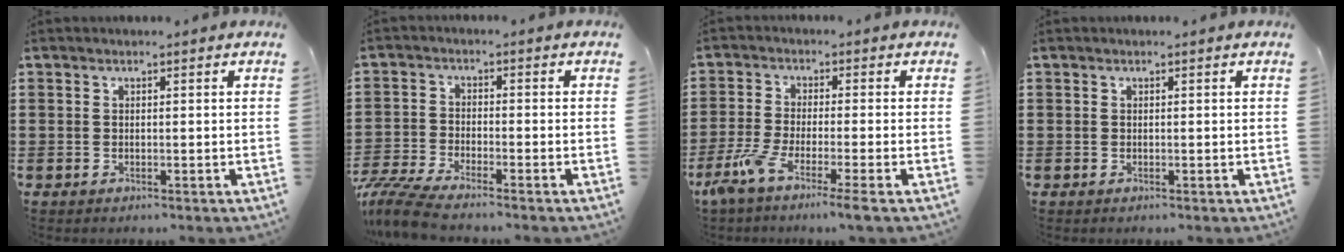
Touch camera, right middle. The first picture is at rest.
{"total": 5.9, "force": [-5.4, 0.4, 2.3], "torque": [-0.069, -0.012, -0.111]}
{"total": 5.5, "force": [-4.1, -0.4, 3.7], "torque": [-0.096, -0.024, -0.084]}
{"total": 0.0}